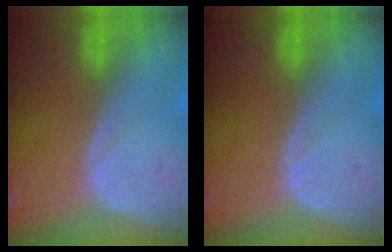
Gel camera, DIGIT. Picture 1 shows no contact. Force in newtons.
{"total": 0.0}